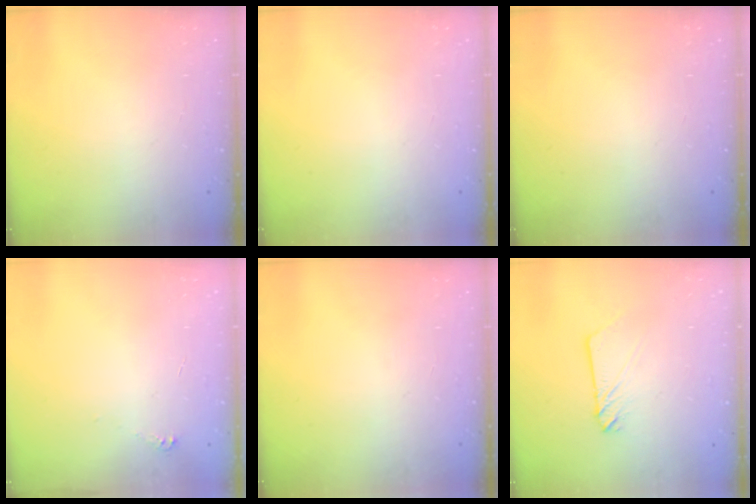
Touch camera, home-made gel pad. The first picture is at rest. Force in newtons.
{"total": 0.0}
{"total": 0.0}
{"total": 2.5, "press": 2.5, "slide": 0.3}
{"total": 0.0}
{"total": 3.0, "press": 3.0, "slide": 0.2}